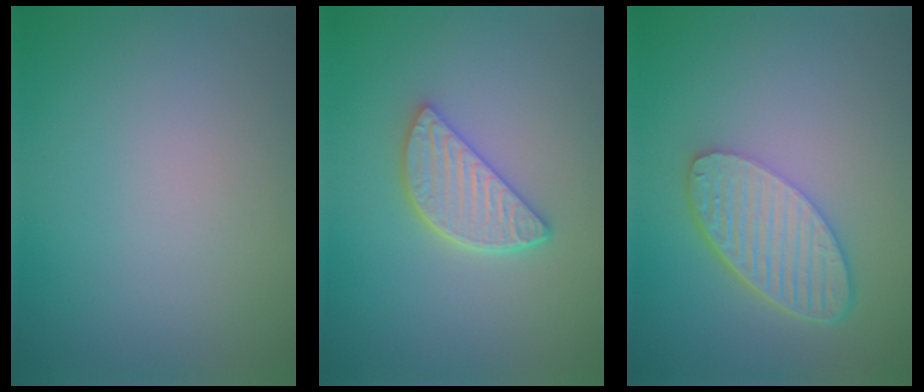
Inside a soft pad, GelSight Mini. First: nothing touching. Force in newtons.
{"total": 3.8, "press": 3.2, "slide": 2.1}
{"total": 5.9, "press": 4.5, "slide": 3.8}